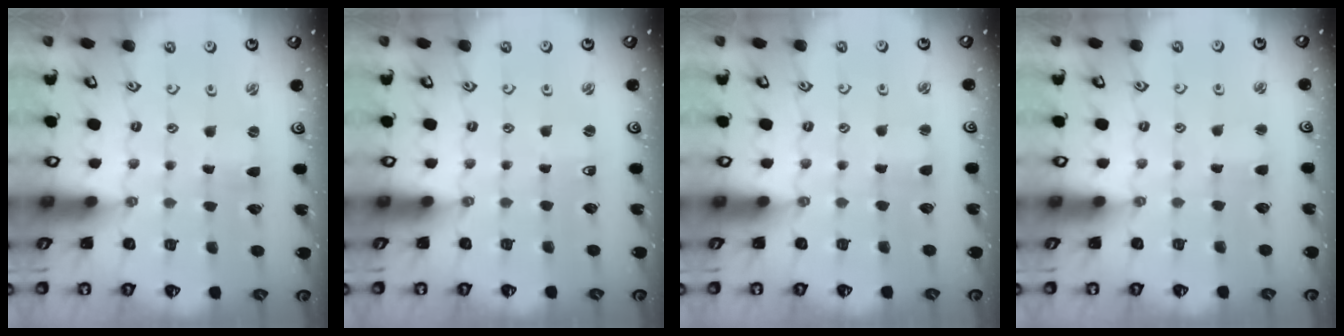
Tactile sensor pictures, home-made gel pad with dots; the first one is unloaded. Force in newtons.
{"total": 1.9, "press": 1.8, "slide": 0.4}
{"total": 2.3, "press": 2.3, "slide": 0.4}
{"total": 2.3, "press": 2.3, "slide": 0.4}